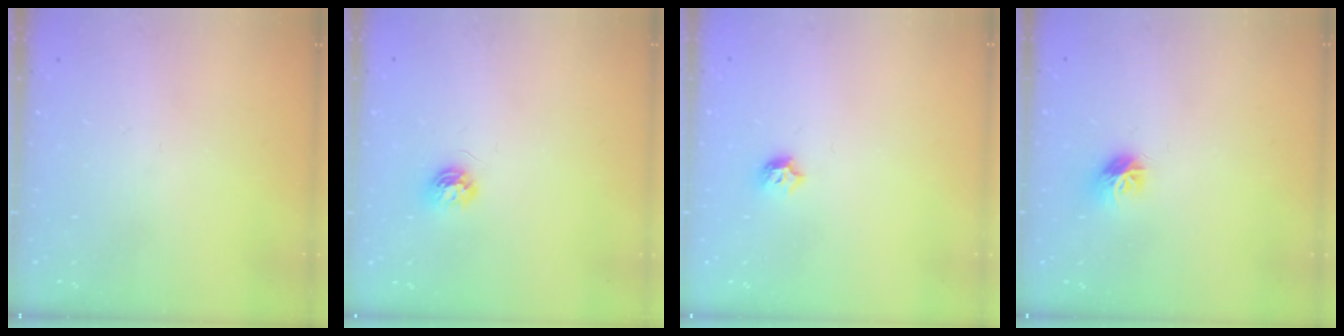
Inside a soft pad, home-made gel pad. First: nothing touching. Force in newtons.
{"total": 4.8, "press": 4.8, "slide": 0.6}
{"total": 5.3, "press": 5.3, "slide": 0.9}
{"total": 7.7, "press": 7.7, "slide": 0.2}